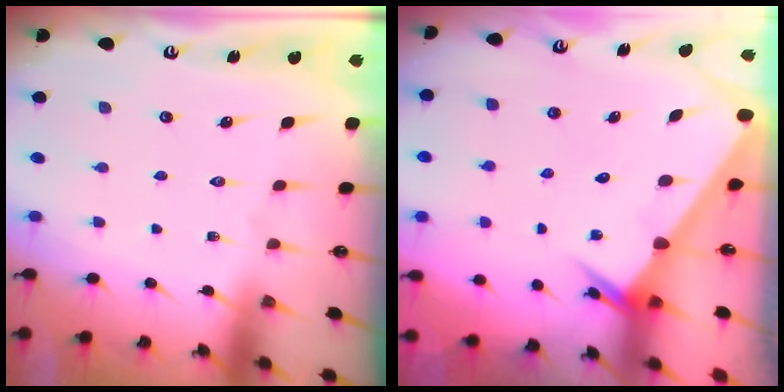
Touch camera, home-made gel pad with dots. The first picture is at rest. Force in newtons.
{"total": 2.5, "press": 2.5, "slide": 0.1}